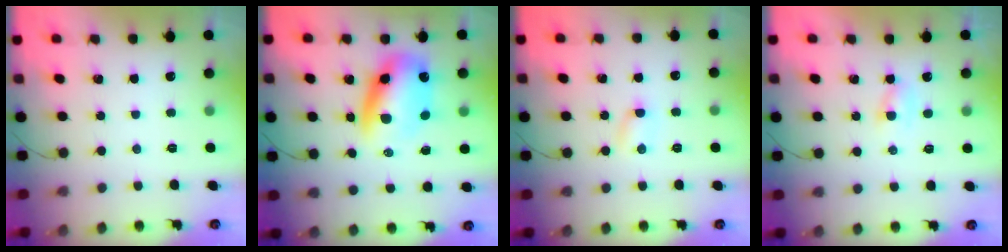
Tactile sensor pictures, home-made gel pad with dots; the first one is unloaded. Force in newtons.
{"total": 11.5, "press": 11.2, "slide": 2.6}
{"total": 2.4, "press": 2.3, "slide": 0.7}
{"total": 1.6, "press": 1.4, "slide": 0.7}